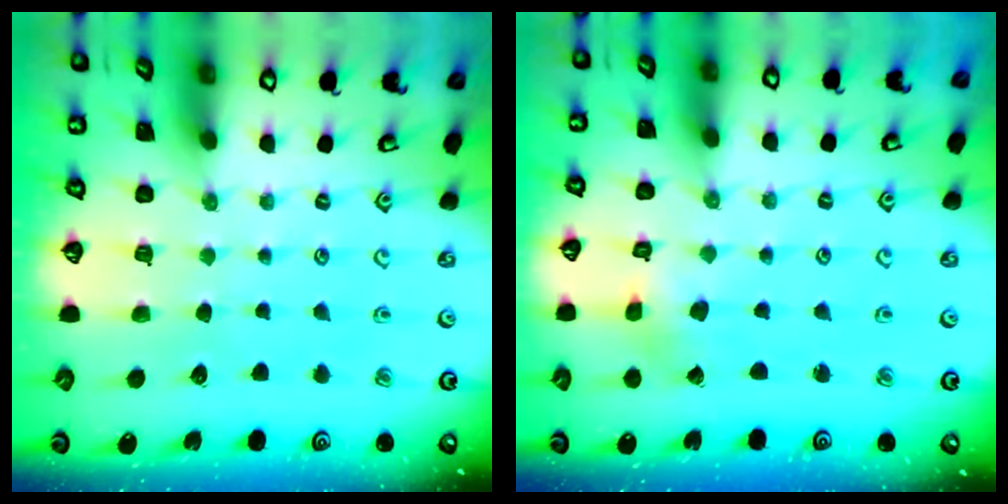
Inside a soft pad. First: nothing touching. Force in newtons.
{"total": 1.4, "press": 1.4, "slide": 0.1}